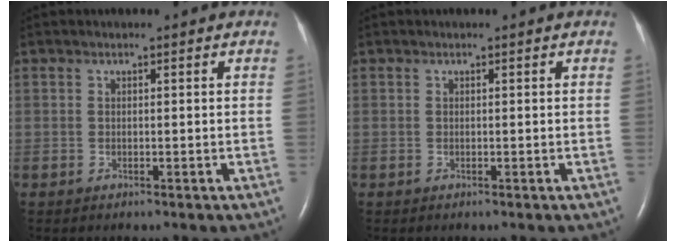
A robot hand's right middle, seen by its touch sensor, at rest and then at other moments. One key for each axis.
{"total": 0.0}